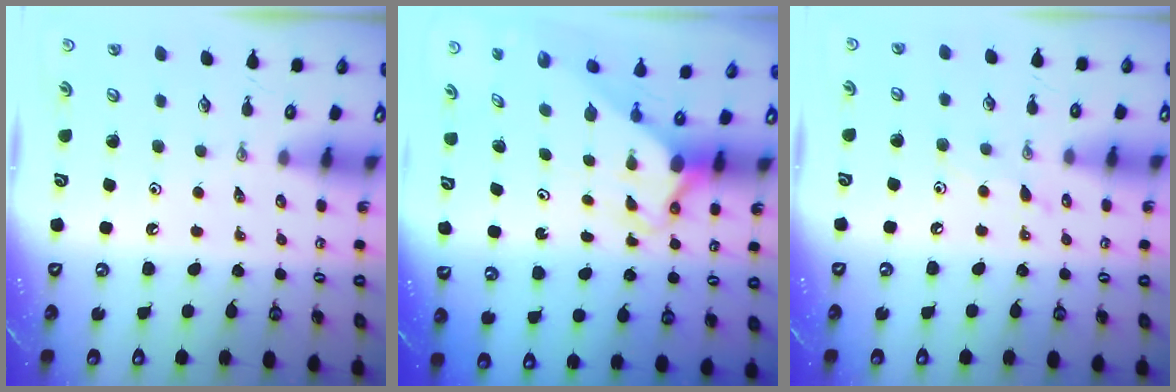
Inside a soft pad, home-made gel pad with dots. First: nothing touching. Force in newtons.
{"total": 3.0, "press": 3.0, "slide": 0.3}
{"total": 6.5, "press": 6.5, "slide": 0.5}